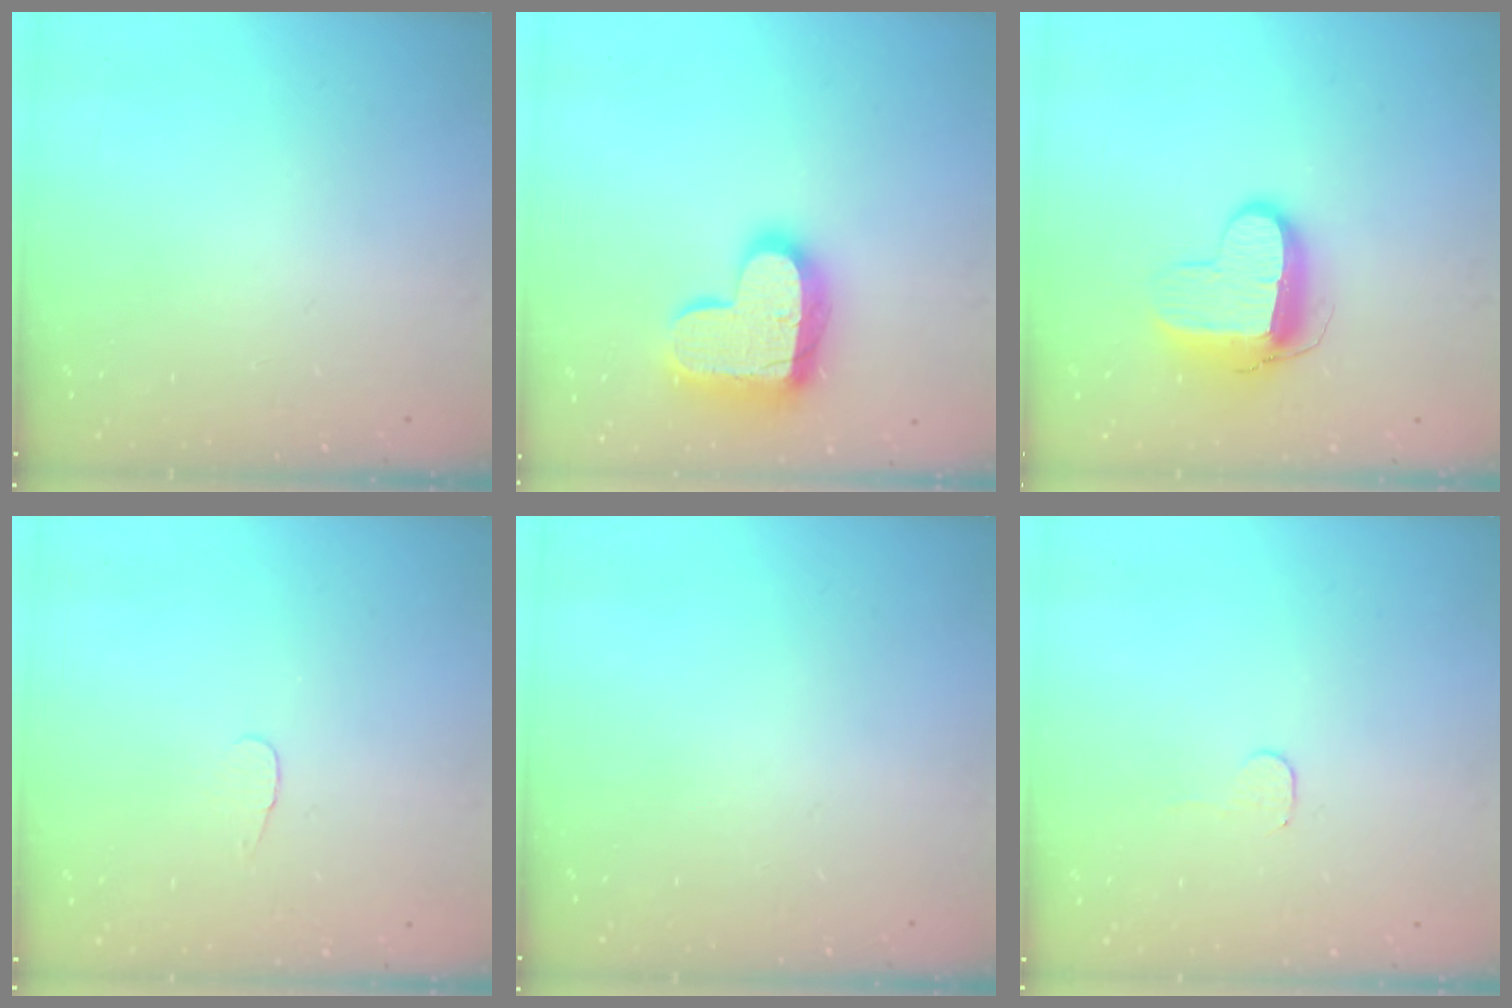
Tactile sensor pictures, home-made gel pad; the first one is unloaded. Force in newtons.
{"total": 17.7, "press": 17.7, "slide": 1.2}
{"total": 11.1, "press": 11.1, "slide": 0.8}
{"total": 3.4, "press": 3.4, "slide": 0.4}
{"total": 0.0}
{"total": 2.8, "press": 2.8, "slide": 0.2}